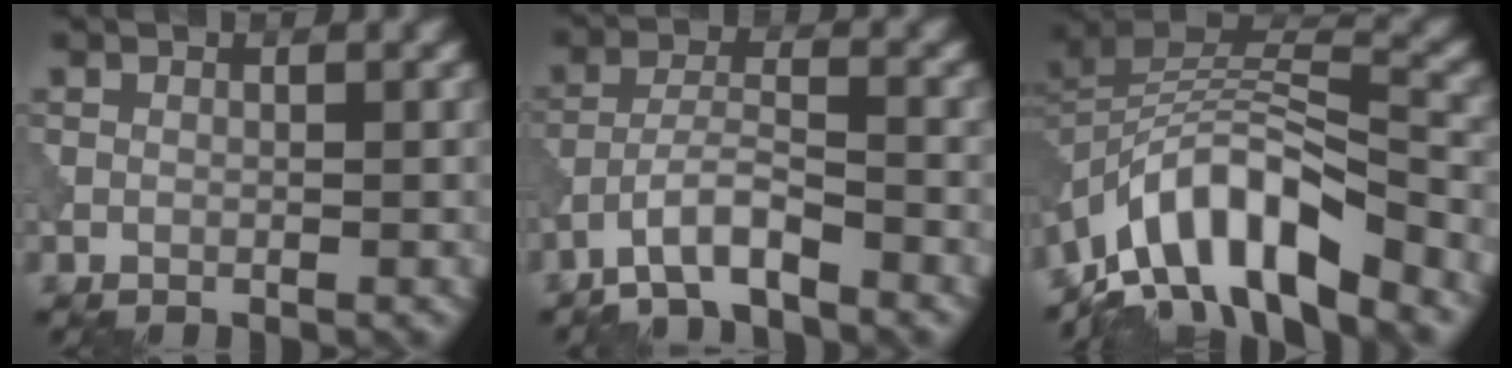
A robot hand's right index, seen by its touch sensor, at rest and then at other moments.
{"total": 3.8, "force": [-3.0, 0.7, 2.4], "torque": [-0.044, 0.010, -0.064]}
{"total": 11.5, "force": [-7.3, 4.5, 7.6], "torque": [-0.121, 0.008, -0.143]}